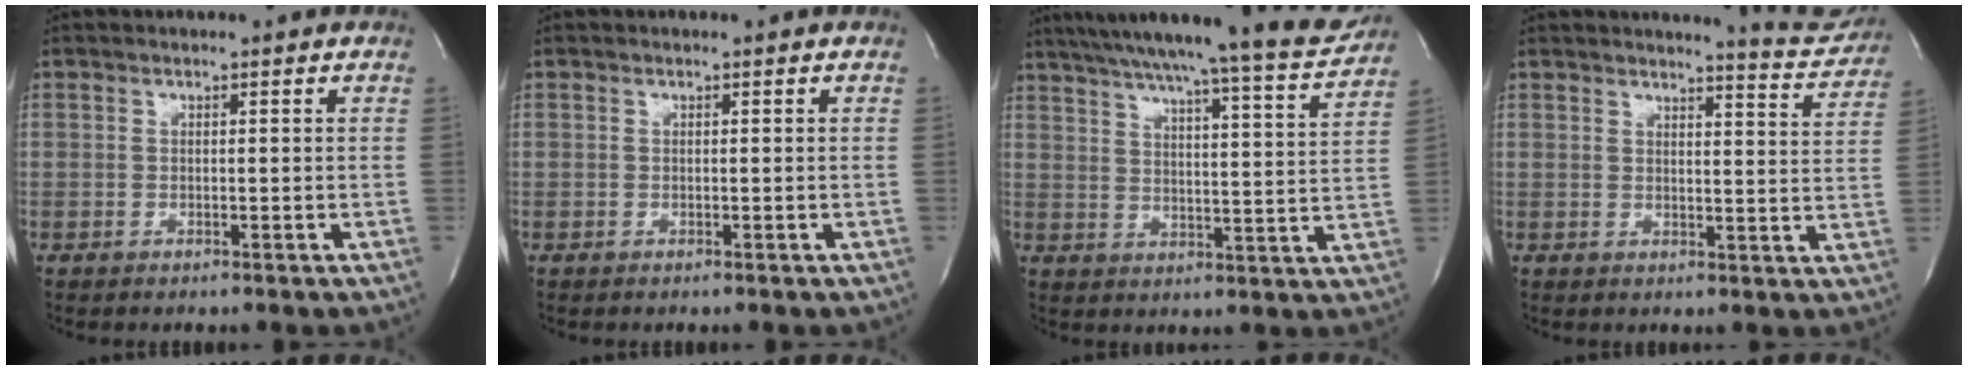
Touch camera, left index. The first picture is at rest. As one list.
[{"total": 0.0}, {"total": 19.9, "force": [18.0, -0.1, 8.4], "torque": [-0.133, -0.038, 0.239]}, {"total": 8.0, "force": [7.9, 0.3, 1.1], "torque": [-0.011, -0.039, 0.079]}]